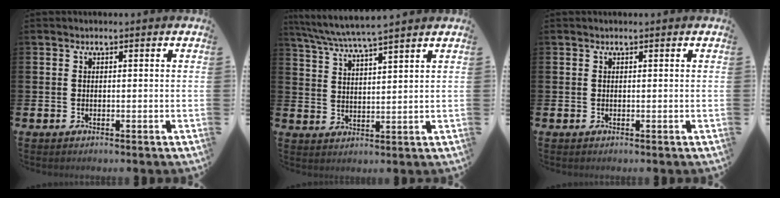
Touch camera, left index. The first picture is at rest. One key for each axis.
{"total": 5.9, "fx": 5.6, "fy": -0.1, "fz": 2.0, "tx": -0.063, "ty": -0.026, "tz": 0.100}
{"total": 0.0}